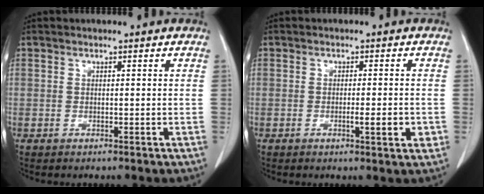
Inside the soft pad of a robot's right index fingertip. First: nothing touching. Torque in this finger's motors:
{"motor_torque": [0.21, -0.18, 0.09, 0.01]}